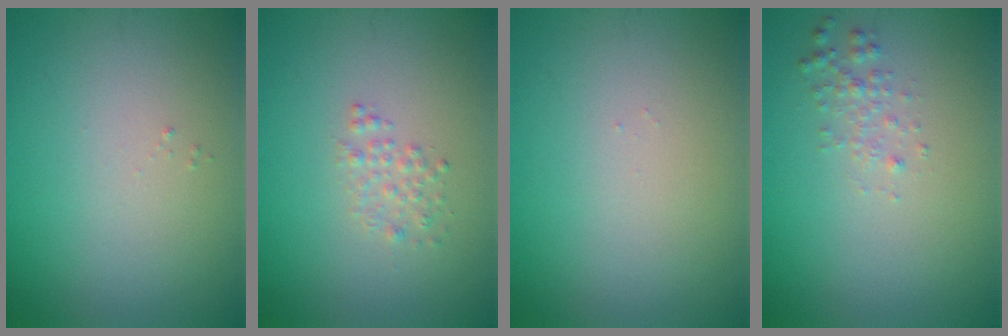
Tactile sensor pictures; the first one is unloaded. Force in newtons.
{"total": 1.3, "press": 1.3, "slide": 0.0}
{"total": 0.0}
{"total": 1.3, "press": 1.3, "slide": 0.0}